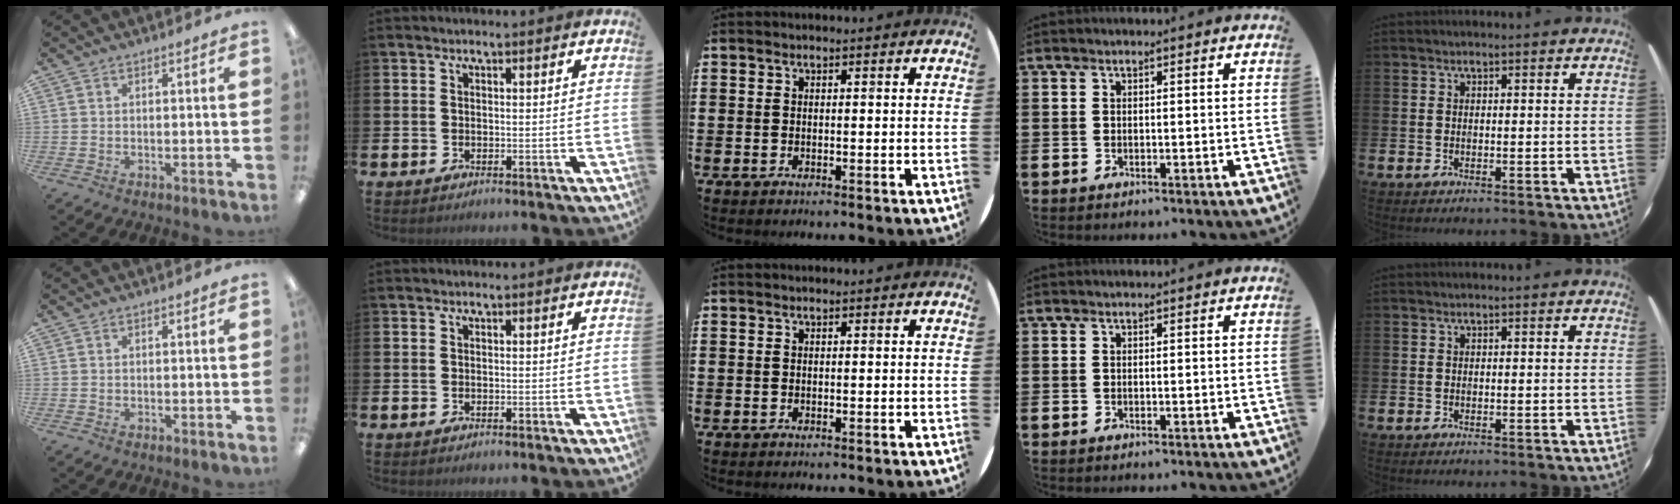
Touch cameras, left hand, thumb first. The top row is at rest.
{}